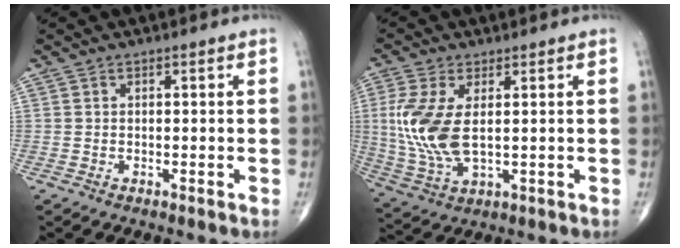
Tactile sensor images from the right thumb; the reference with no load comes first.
{"total": 11.5, "force": [1.3, 5.6, 10.0], "torque": [-0.234, -0.007, 0.036]}